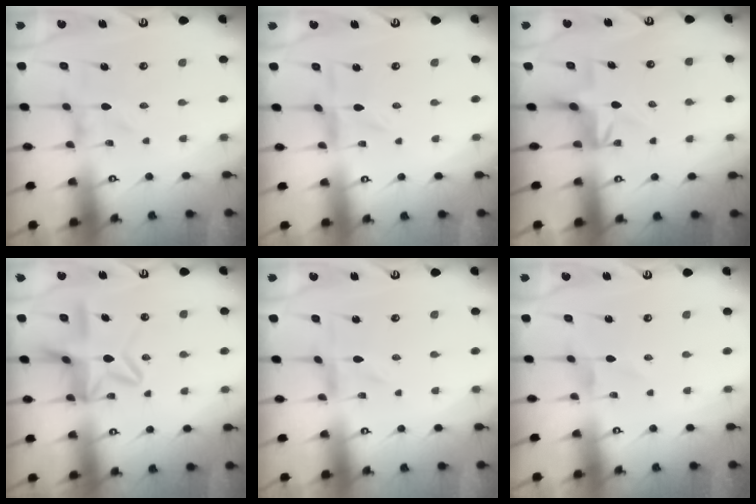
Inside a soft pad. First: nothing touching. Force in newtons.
{"total": 2.0, "press": 2.0, "slide": 0.3}
{"total": 3.9, "press": 3.9, "slide": 0.5}
{"total": 10.8, "press": 10.8, "slide": 1.1}
{"total": 0.0}
{"total": 1.1, "press": 1.1, "slide": 0.1}